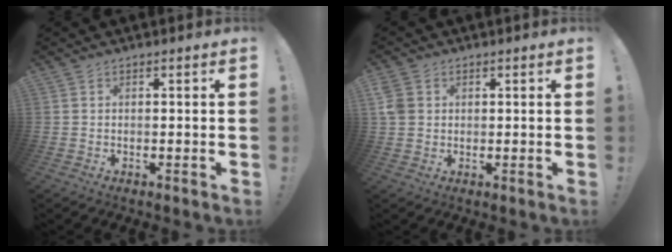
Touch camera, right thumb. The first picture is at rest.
{"total": 5.8, "force": [2.6, 4.7, 2.0], "torque": [-0.041, -0.008, 0.054]}